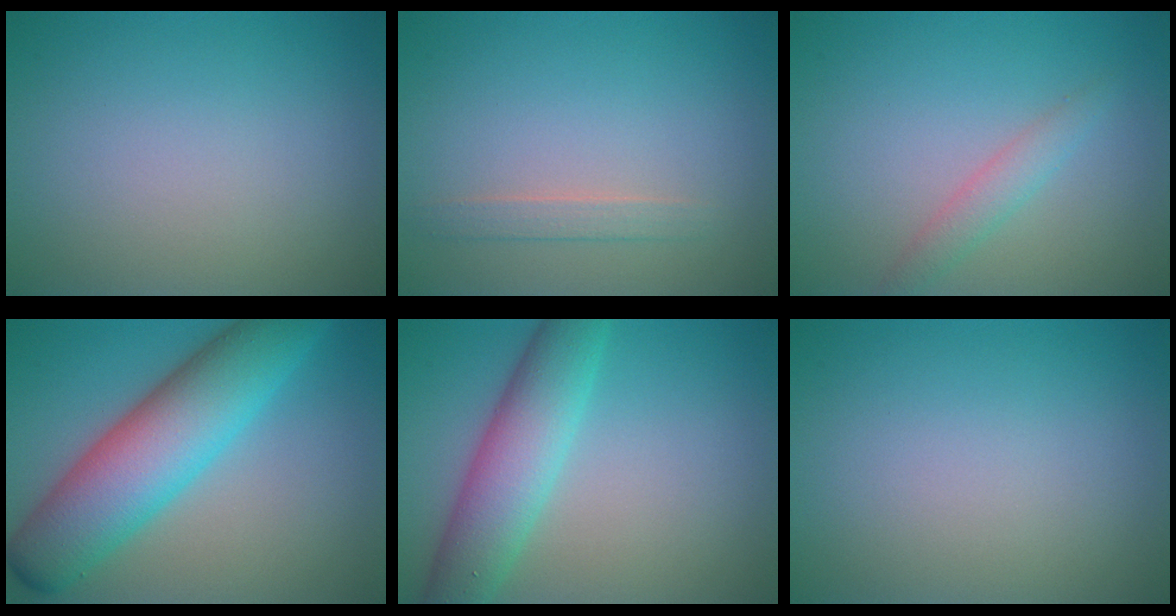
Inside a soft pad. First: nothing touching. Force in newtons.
{"total": 1.3, "press": 1.3, "slide": 0.1}
{"total": 1.8, "press": 1.8, "slide": 0.0}
{"total": 9.8, "press": 9.8, "slide": 0.2}
{"total": 6.2, "press": 6.2, "slide": 0.2}
{"total": 0.0}